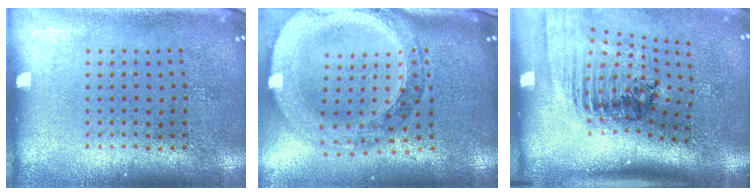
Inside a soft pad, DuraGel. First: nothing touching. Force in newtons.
{"total": 2.6, "press": 2.3, "slide": 1.3}
{"total": 2.4, "press": 1.6, "slide": 1.8}